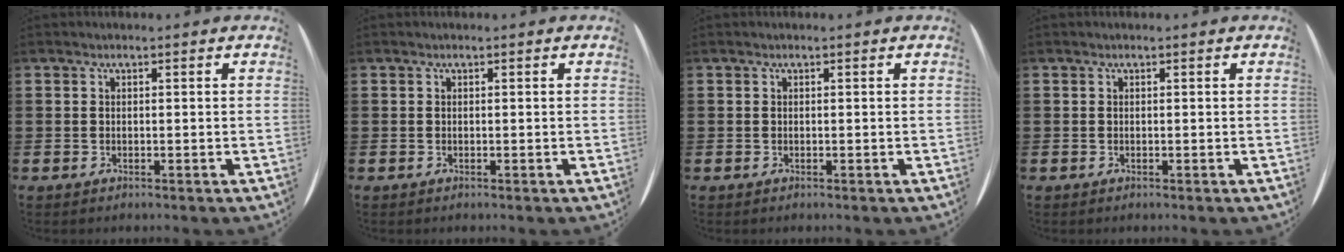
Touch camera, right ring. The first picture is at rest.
{"total": 0.0}
{"total": 0.0}
{"total": 0.0}